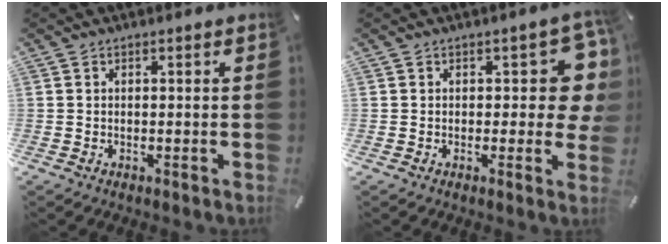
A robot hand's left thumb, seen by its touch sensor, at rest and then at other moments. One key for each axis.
{"total": 9.7, "fx": 2.3, "fy": 4.9, "fz": 8.1, "tx": -0.083, "ty": -0.011, "tz": 0.038}